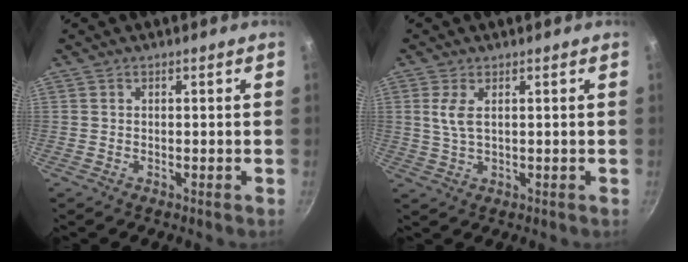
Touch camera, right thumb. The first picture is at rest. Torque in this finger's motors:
{"motor_torque": [-0.53, 0.05, 0.18, -0.53, 0.01]}